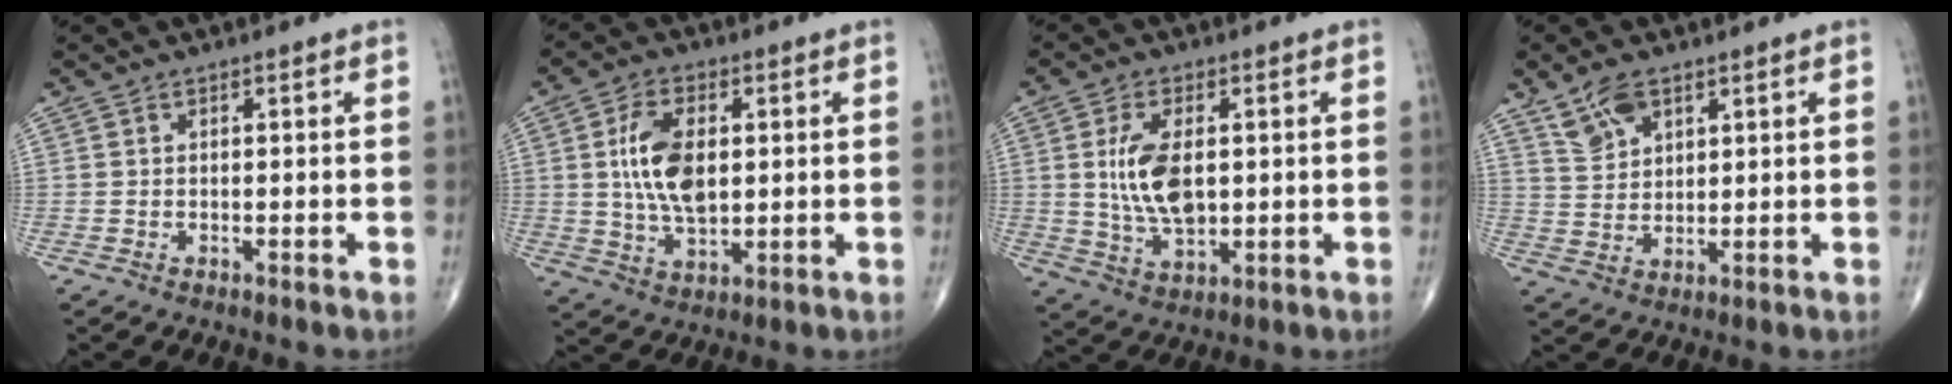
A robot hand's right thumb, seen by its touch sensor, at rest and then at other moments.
{"total": 10.9, "force": [1.6, 6.0, 9.0], "torque": [-0.159, -0.005, 0.034]}
{"total": 10.1, "force": [1.2, 5.3, 8.5], "torque": [-0.159, -0.009, 0.031]}
{"total": 6.3, "force": [4.0, 3.2, 3.6], "torque": [-0.057, -0.015, 0.084]}